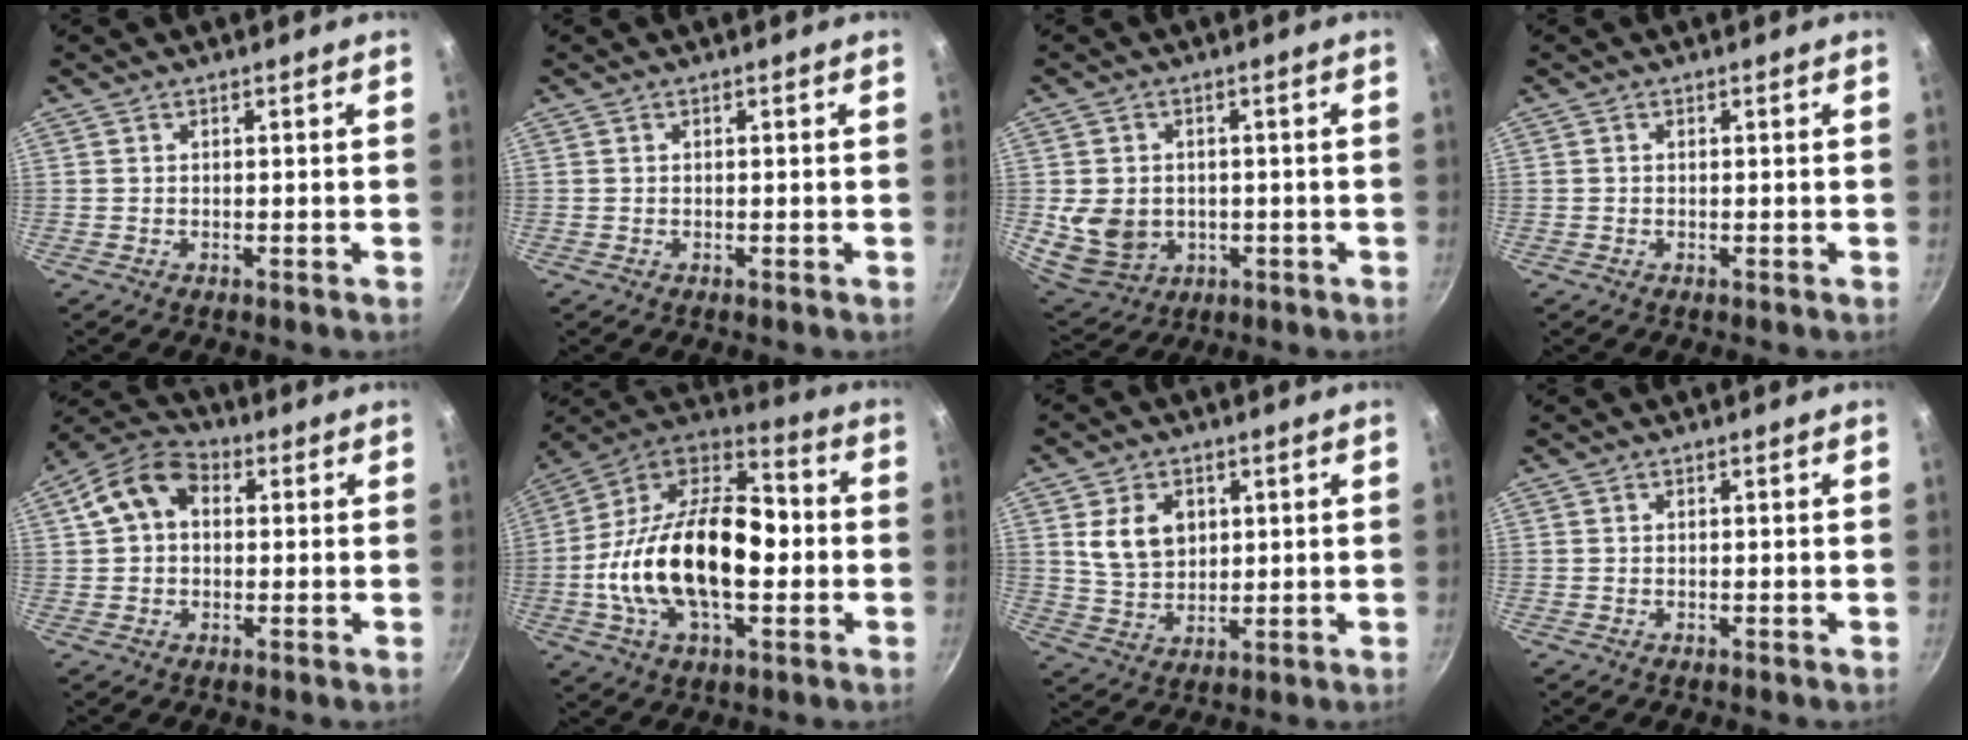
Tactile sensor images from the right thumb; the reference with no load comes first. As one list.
[{"total": 0.0}, {"total": 10.6, "force": [-0.9, 8.7, 6.0], "torque": [-0.100, -0.008, 0.005]}, {"total": 0.0}, {"total": 9.9, "force": [2.0, 7.1, 6.5], "torque": [-0.099, 0.027, 0.017]}, {"total": 26.1, "force": [-2.5, 14.6, 21.4], "torque": [-0.366, 0.047, -0.059]}, {"total": 8.6, "force": [2.4, 6.4, 5.1], "torque": [-0.073, -0.013, 0.050]}, {"total": 0.0}]